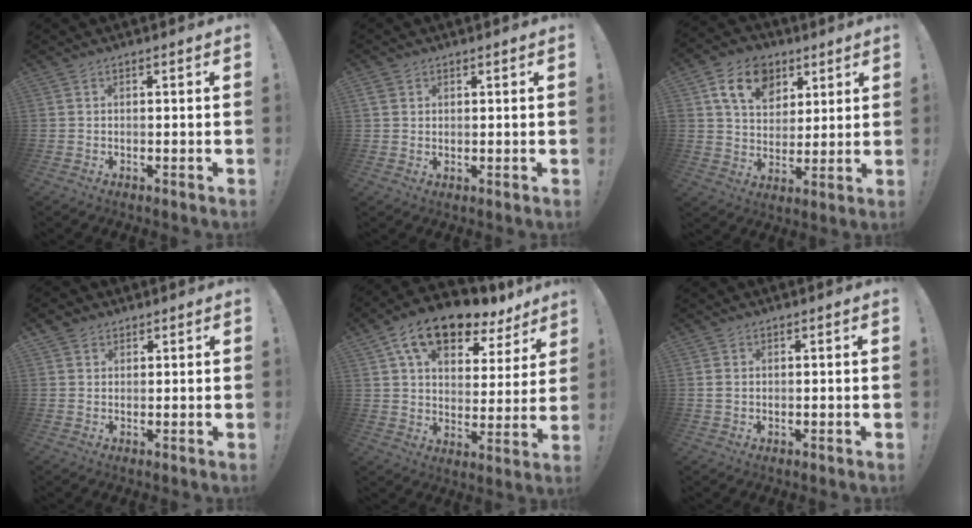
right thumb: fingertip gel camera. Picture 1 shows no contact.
{"total": 2.5, "force": [1.5, 1.8, 0.9], "torque": [-0.017, -0.003, 0.027]}
{"total": 13.9, "force": [6.7, 10.1, 6.9], "torque": [-0.105, -0.024, 0.129]}
{"total": 3.1, "force": [2.1, 2.3, 0.4], "torque": [0.001, -0.008, 0.037]}
{"total": 14.8, "force": [10.0, 7.7, 7.8], "torque": [-0.123, -0.063, 0.179]}
{"total": 1.8, "force": [0.7, 1.2, 1.1], "torque": [-0.018, 0.002, 0.013]}